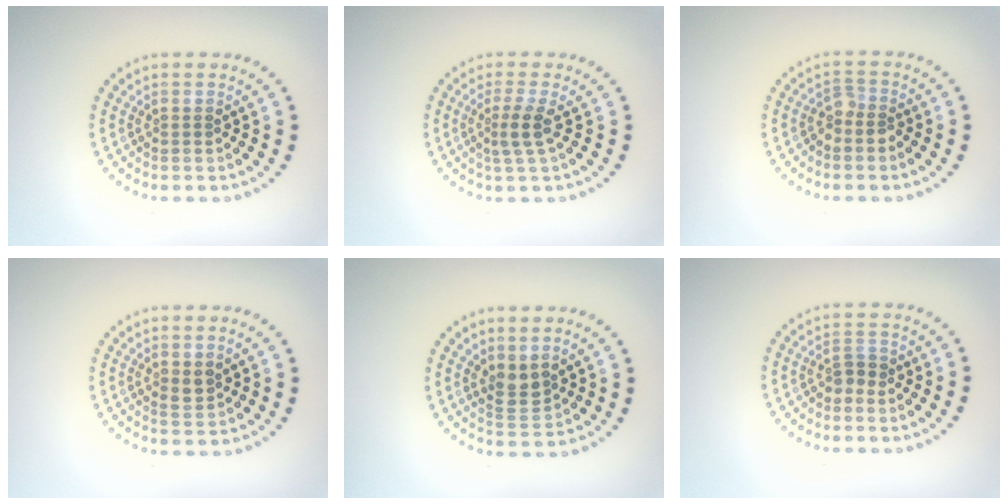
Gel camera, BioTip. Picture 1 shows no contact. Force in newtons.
{"total": 2.1, "press": 1.4, "slide": 1.5}
{"total": 1.6, "press": 1.3, "slide": 1.0}
{"total": 1.3, "press": 1.2, "slide": 0.5}
{"total": 1.9, "press": 1.6, "slide": 1.1}
{"total": 1.2, "press": 1.1, "slide": 0.6}